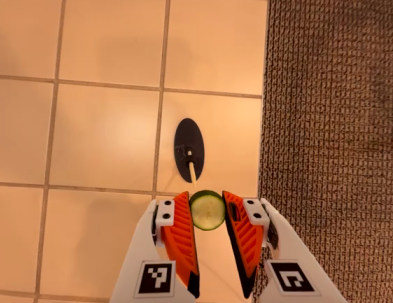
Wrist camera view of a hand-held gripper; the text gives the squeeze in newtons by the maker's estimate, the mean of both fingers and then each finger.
{"total": 8.0, "left": 7.7, "right": 8.3}